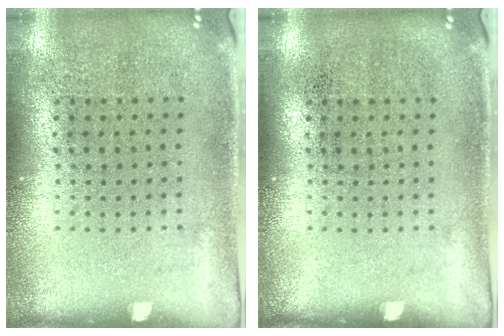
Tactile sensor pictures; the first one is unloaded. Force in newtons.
{"total": 0.0}